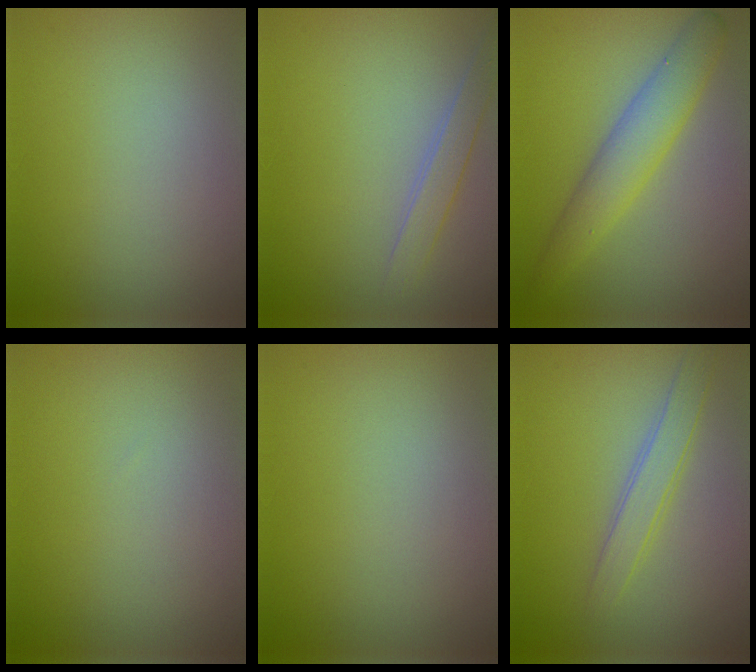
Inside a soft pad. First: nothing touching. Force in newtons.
{"total": 1.9, "press": 1.9, "slide": 0.0}
{"total": 4.1, "press": 4.1, "slide": 0.4}
{"total": 0.0}
{"total": 0.0}
{"total": 2.3, "press": 2.3, "slide": 0.1}